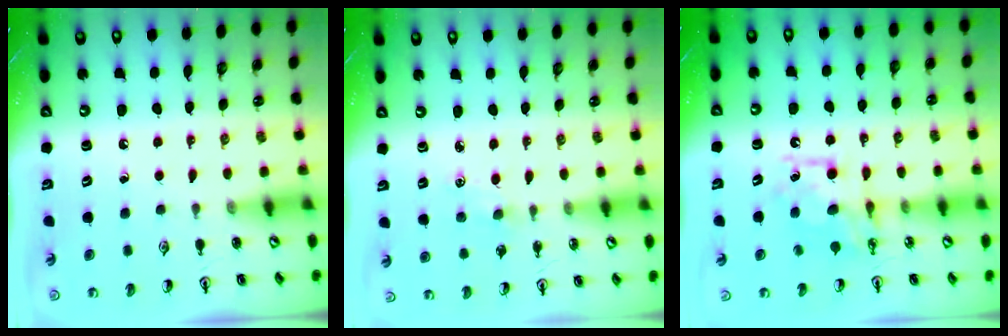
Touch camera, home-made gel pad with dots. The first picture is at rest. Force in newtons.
{"total": 1.1, "press": 1.1, "slide": 0.3}
{"total": 8.1, "press": 8.1, "slide": 0.4}